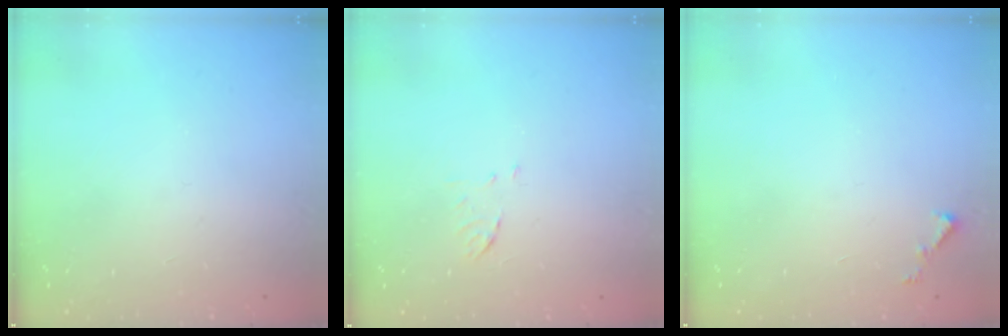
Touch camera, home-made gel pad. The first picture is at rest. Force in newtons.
{"total": 5.4, "press": 5.3, "slide": 1.0}
{"total": 3.3, "press": 3.3, "slide": 0.3}